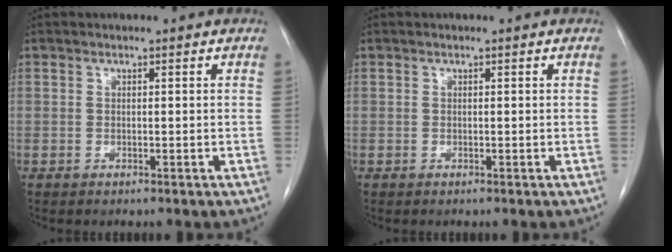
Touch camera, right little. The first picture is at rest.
{"total": 0.0}